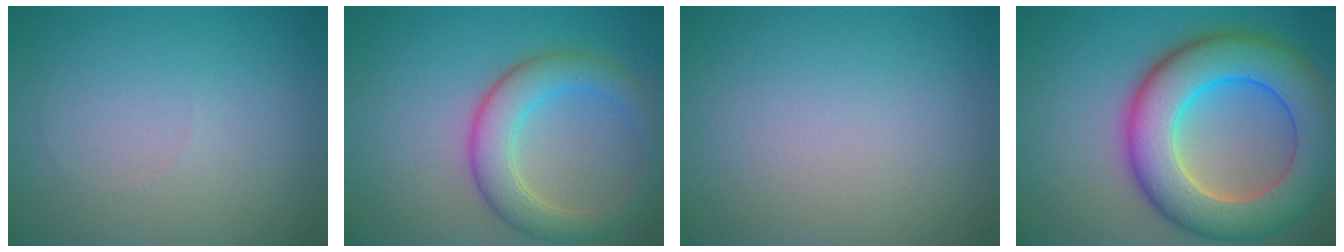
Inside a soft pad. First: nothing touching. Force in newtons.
{"total": 5.0, "press": 5.0, "slide": 0.1}
{"total": 0.0}
{"total": 11.1, "press": 11.1, "slide": 0.6}